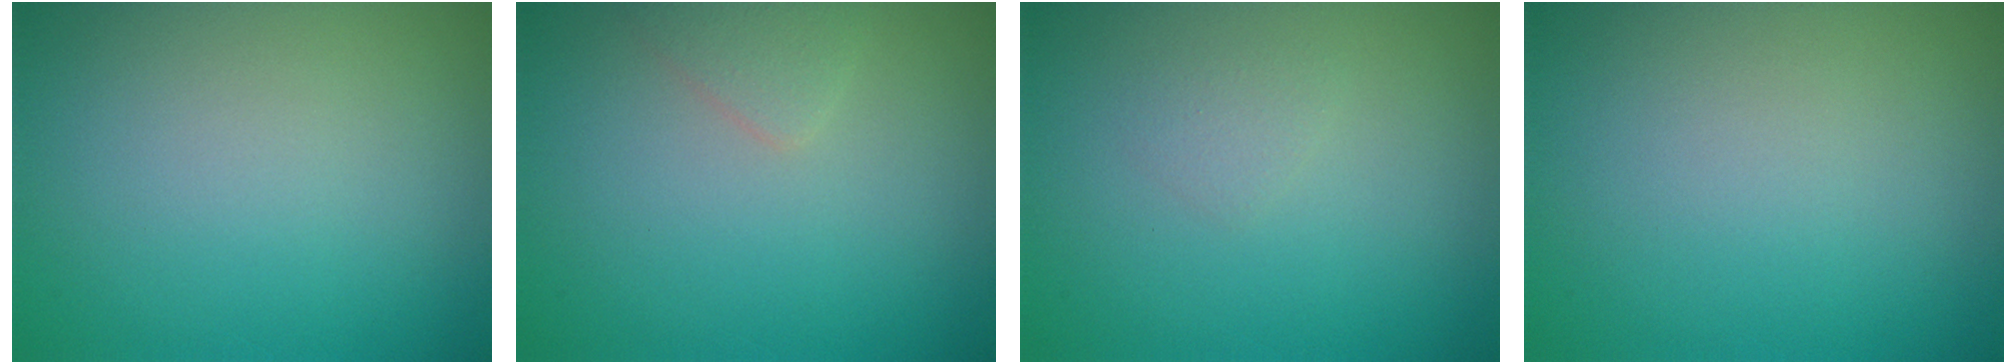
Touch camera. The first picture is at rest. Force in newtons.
{"total": 1.2, "press": 1.2, "slide": 0.1}
{"total": 0.8, "press": 0.8, "slide": 0.0}
{"total": 0.0}